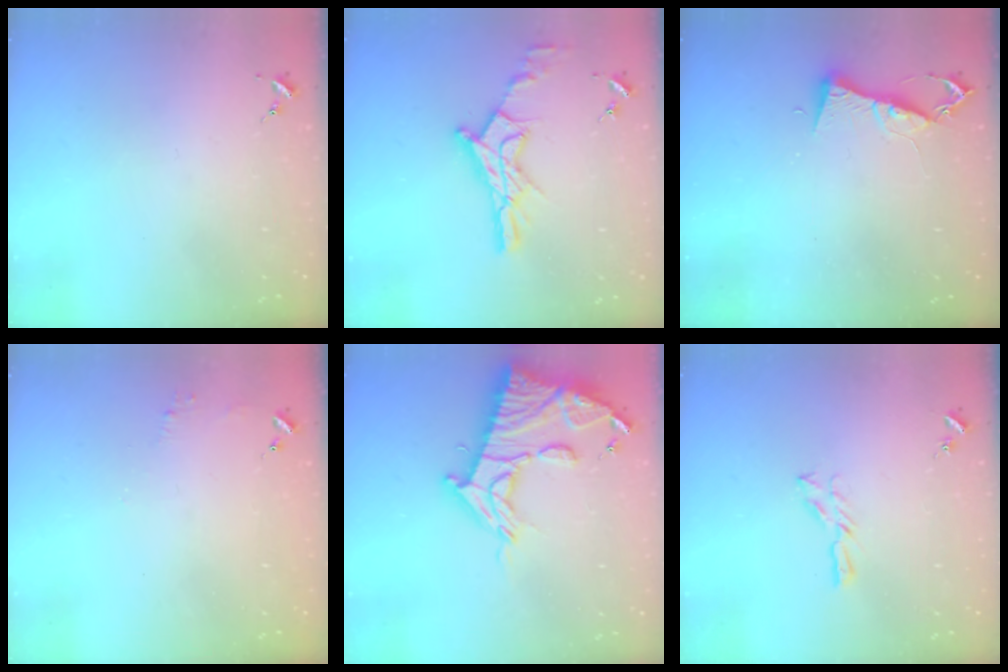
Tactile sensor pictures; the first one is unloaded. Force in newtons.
{"total": 14.2, "press": 14.2, "slide": 1.1}
{"total": 7.2, "press": 7.1, "slide": 0.7}
{"total": 4.8, "press": 4.8, "slide": 0.4}
{"total": 19.3, "press": 19.3, "slide": 1.6}
{"total": 5.1, "press": 5.1, "slide": 0.5}